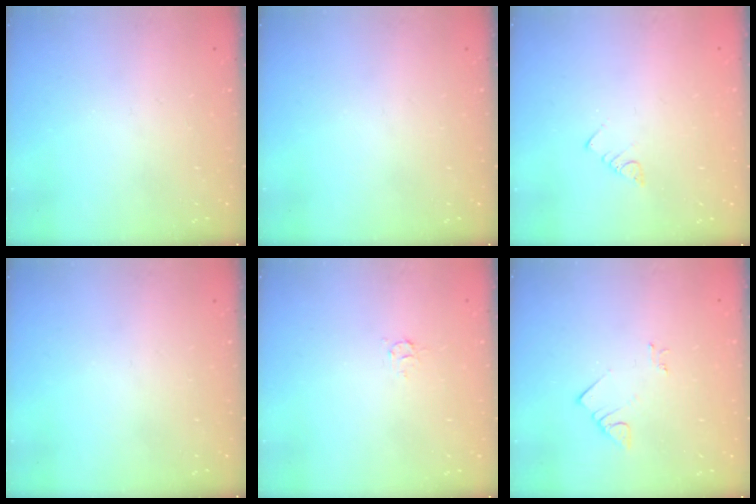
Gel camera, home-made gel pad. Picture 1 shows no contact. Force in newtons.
{"total": 0.0}
{"total": 2.5, "press": 2.5, "slide": 0.5}
{"total": 0.0}
{"total": 3.1, "press": 3.1, "slide": 0.2}
{"total": 2.7, "press": 2.7, "slide": 0.2}